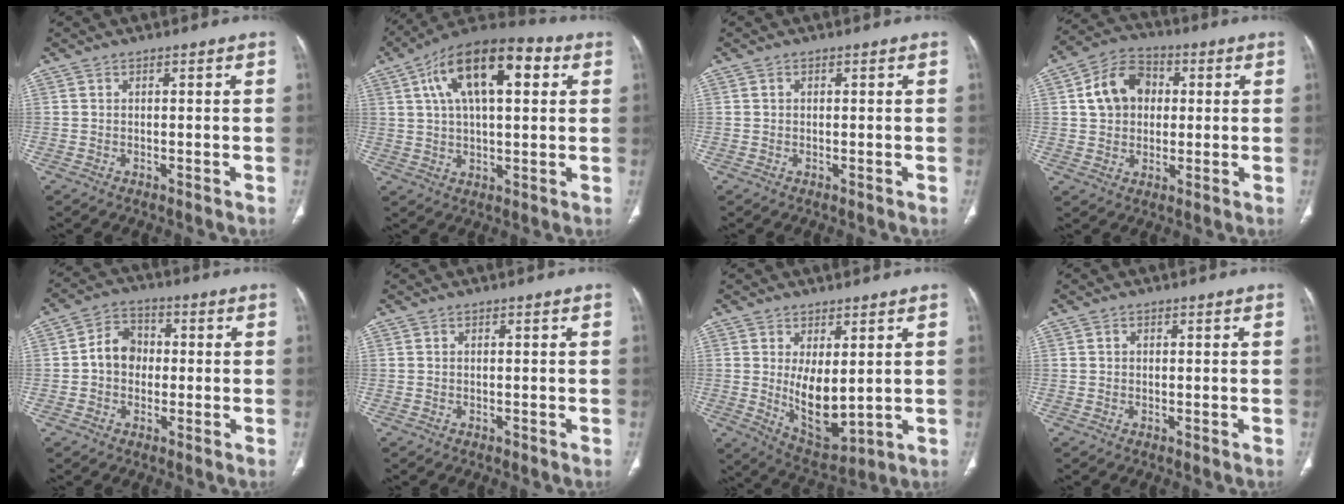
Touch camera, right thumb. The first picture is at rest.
{"total": 18.8, "force": [6.1, 8.5, 15.6], "torque": [-0.243, 0.016, 0.092]}
{"total": 0.6, "force": [0.1, 0.5, 0.2], "torque": [-0.001, 0.002, 0.002]}
{"total": 11.2, "force": [2.0, 8.8, 6.6], "torque": [-0.091, 0.015, 0.026]}
{"total": 7.0, "force": [-0.2, 5.8, 4.0], "torque": [-0.045, 0.021, -0.015]}
{"total": 0.0}
{"total": 9.8, "force": [0.9, 4.7, 8.6], "torque": [-0.122, -0.028, 0.040]}
{"total": 0.7, "force": [0.1, 0.6, 0.3], "torque": [-0.001, 0.002, 0.002]}